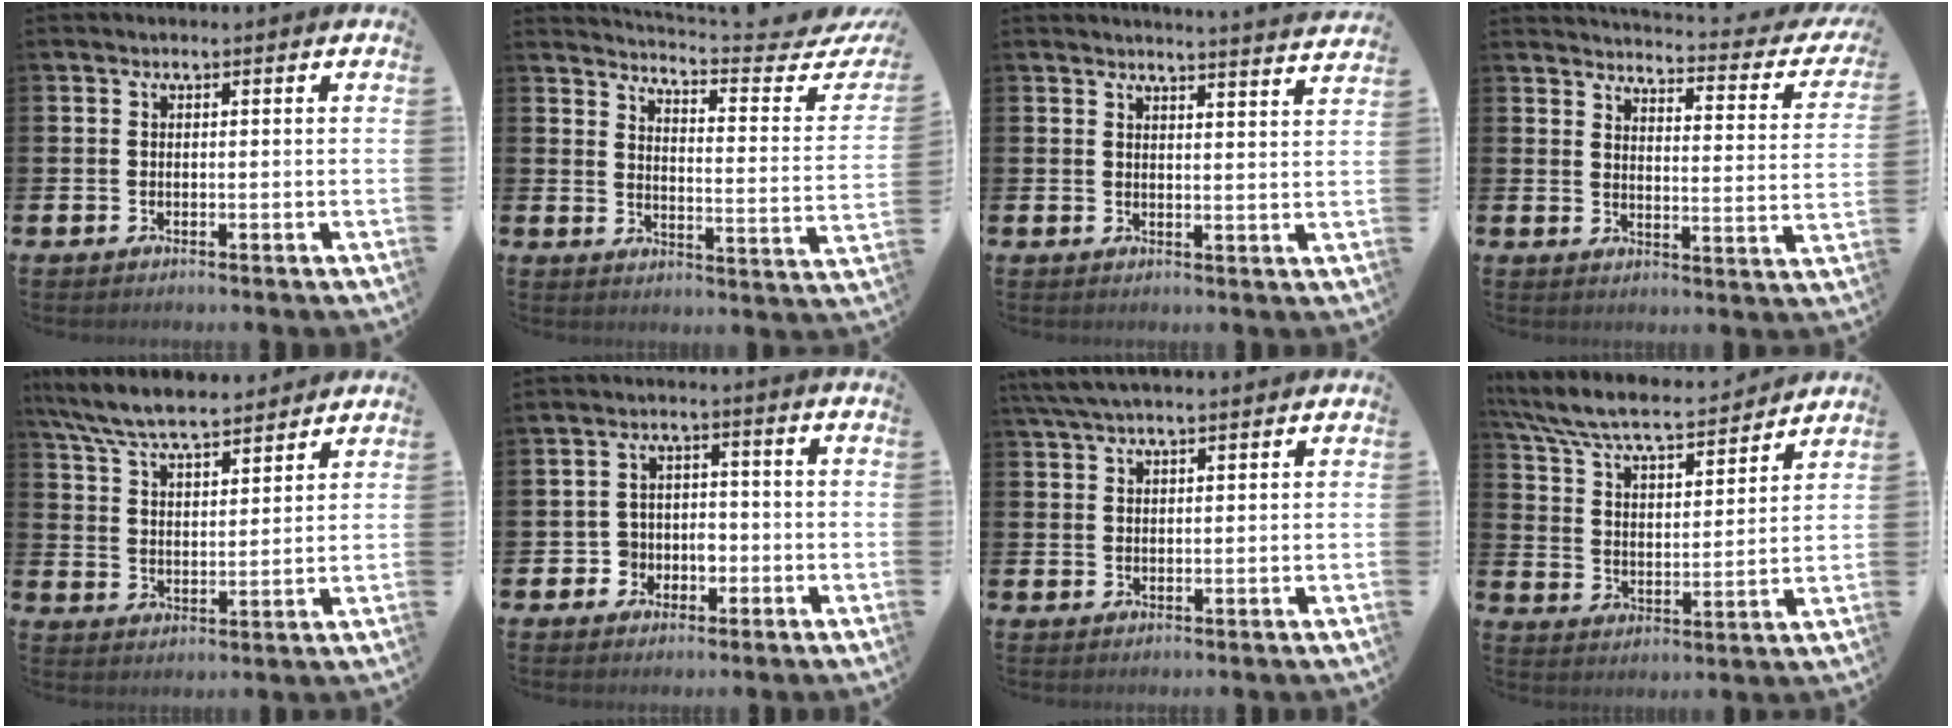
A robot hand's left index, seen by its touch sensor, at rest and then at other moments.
{"total": 4.3, "force": [3.9, -0.3, 1.8], "torque": [-0.039, -0.044, 0.053]}
{"total": 3.5, "force": [3.4, -0.7, 0.0], "torque": [0.014, -0.034, 0.056]}
{"total": 3.0, "force": [2.8, 0.4, 0.8], "torque": [-0.018, -0.039, 0.036]}
{"total": 7.5, "force": [7.1, 0.9, 2.3], "torque": [-0.072, -0.040, 0.126]}
{"total": 3.5, "force": [-1.3, 3.2, 0.6], "torque": [-0.021, 0.004, -0.033]}
{"total": 4.4, "force": [3.8, 0.7, 2.0], "torque": [-0.044, -0.007, 0.070]}
{"total": 7.8, "force": [7.1, 1.6, 2.7], "torque": [-0.089, -0.052, 0.119]}